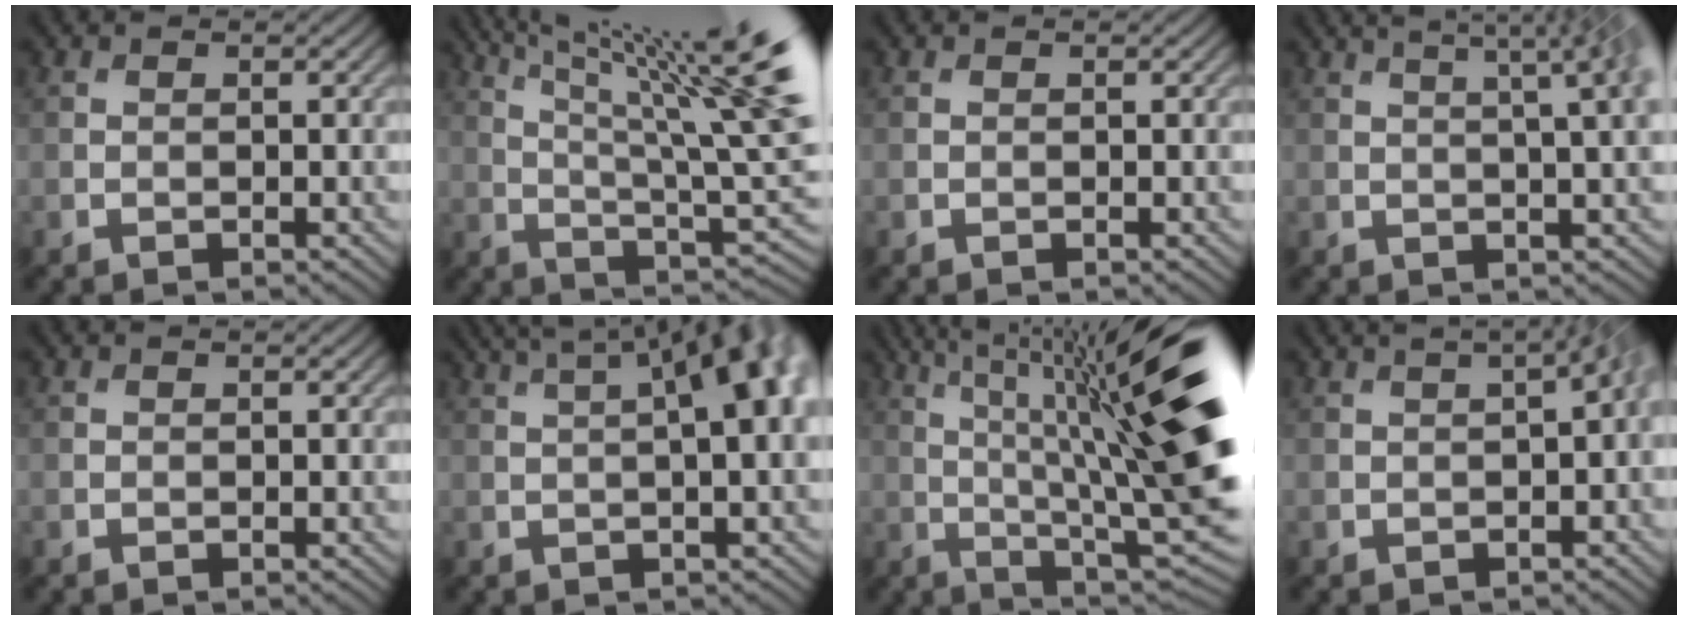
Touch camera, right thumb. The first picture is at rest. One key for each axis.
{"total": 18.6, "fx": 8.3, "fy": 3.9, "fz": 16.1, "tx": -0.225, "ty": 0.019, "tz": 0.129}
{"total": 0.0}
{"total": 10.4, "fx": 4.5, "fy": 3.1, "fz": 8.9, "tx": -0.093, "ty": 0.052, "tz": 0.035}
{"total": 0.0}
{"total": 10.3, "fx": 3.0, "fy": 3.0, "fz": 9.3, "tx": -0.112, "ty": 0.038, "tz": 0.036}
{"total": 17.7, "fx": 3.8, "fy": 3.6, "fz": 16.9, "tx": -0.256, "ty": 0.027, "tz": 0.079}
{"total": 5.0, "fx": 0.9, "fy": 1.8, "fz": 4.6, "tx": -0.038, "ty": 0.019, "tz": 0.007}